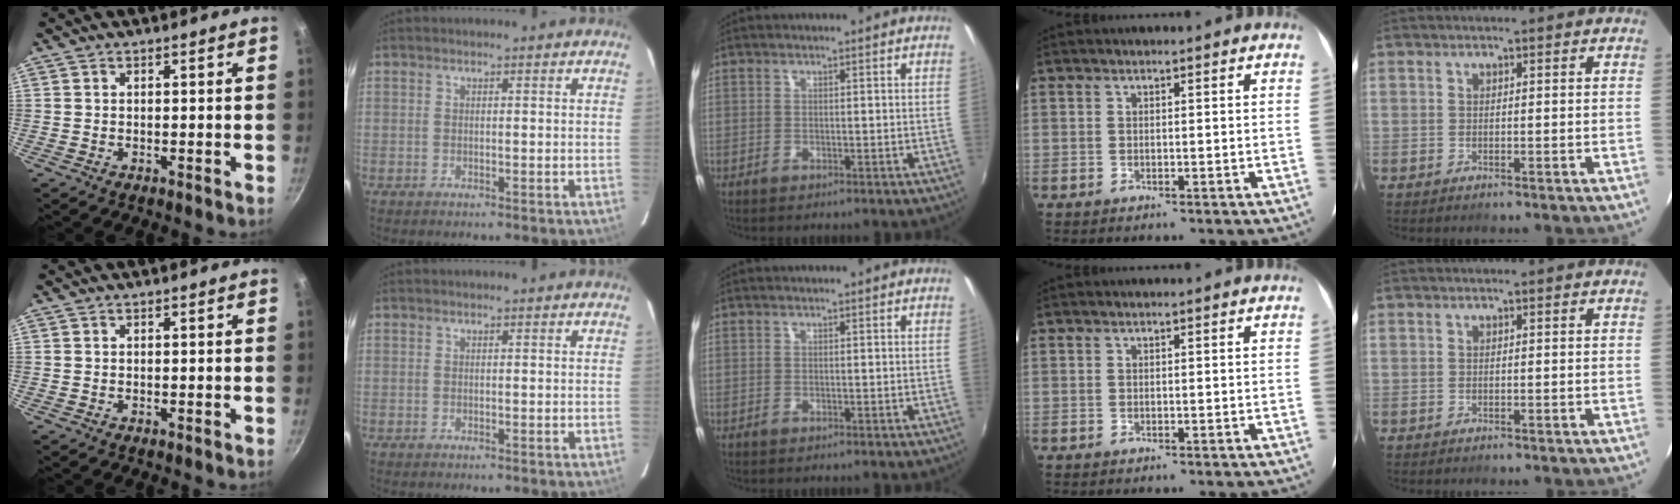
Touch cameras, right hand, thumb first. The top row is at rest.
{}